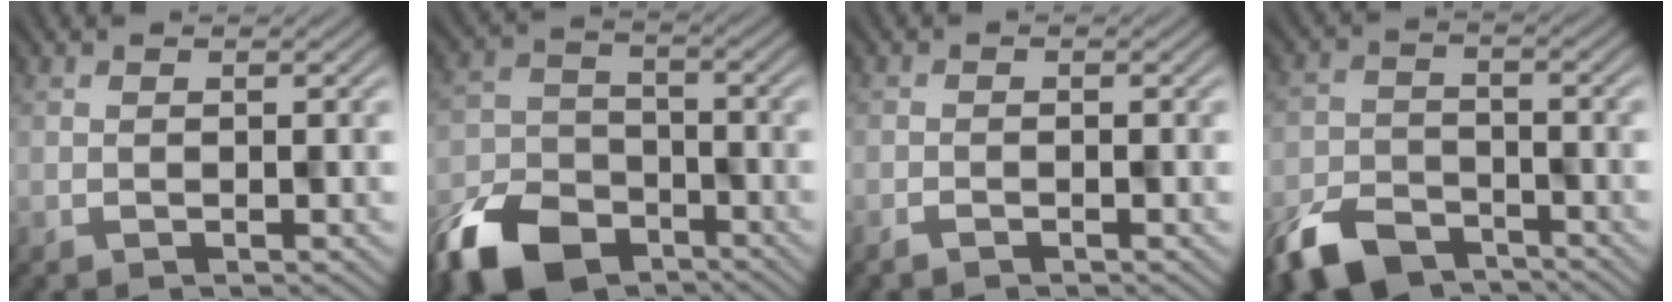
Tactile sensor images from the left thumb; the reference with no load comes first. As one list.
[{"total": 11.0, "force": [-9.3, 4.8, 3.3], "torque": [-0.084, -0.018, -0.152]}, {"total": 1.9, "force": [-1.9, -0.1, -0.2], "torque": [0.001, 0.001, -0.016]}, {"total": 7.8, "force": [-7.2, 2.5, 1.6], "torque": [-0.037, -0.013, -0.119]}]